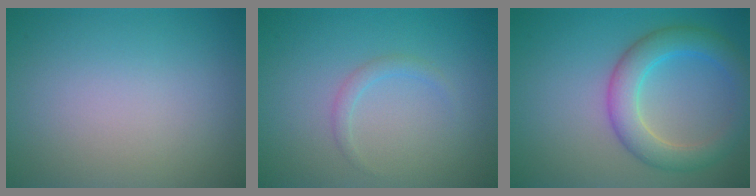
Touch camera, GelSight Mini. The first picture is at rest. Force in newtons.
{"total": 1.1, "press": 1.1, "slide": 0.1}
{"total": 4.9, "press": 4.9, "slide": 0.1}